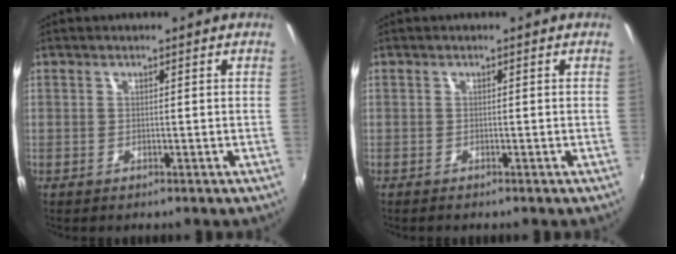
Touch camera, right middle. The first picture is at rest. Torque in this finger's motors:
{"motor_torque": [-0.53, -0.03, -0.02, -0.01]}